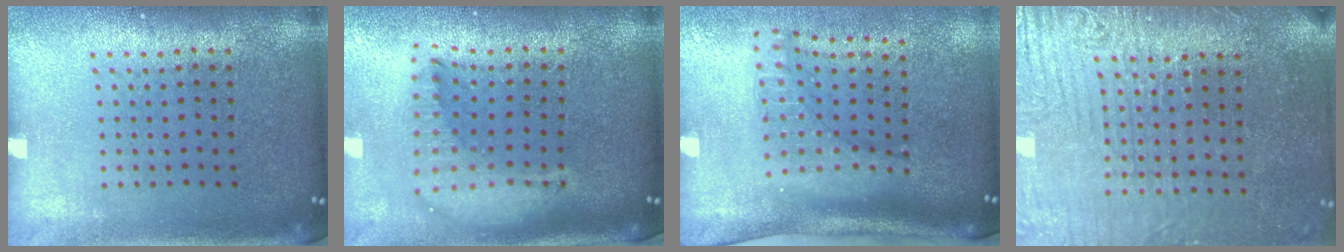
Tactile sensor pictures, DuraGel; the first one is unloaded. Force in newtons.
{"total": 2.1, "press": 1.6, "slide": 1.3}
{"total": 2.3, "press": 1.6, "slide": 1.7}
{"total": 4.1, "press": 3.8, "slide": 1.6}